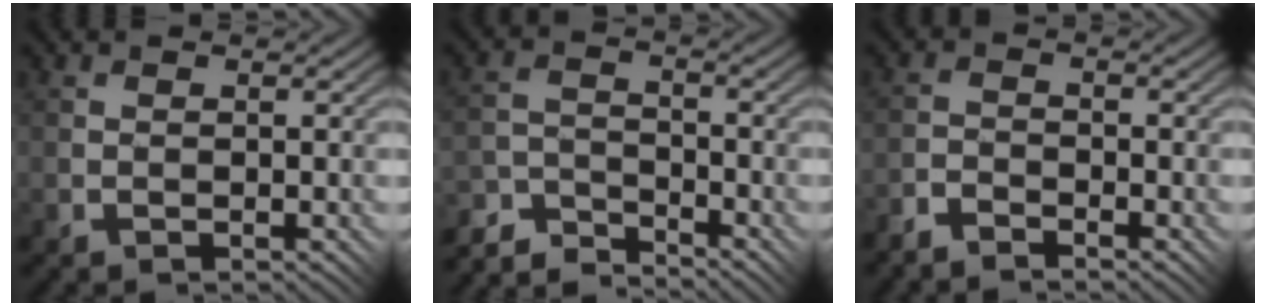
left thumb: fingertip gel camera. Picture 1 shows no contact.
{"total": 5.5, "force": [-5.3, 1.1, 1.1], "torque": [-0.023, 0.006, -0.110]}
{"total": 2.8, "force": [-2.6, 0.5, 0.8], "torque": [-0.014, 0.005, -0.056]}